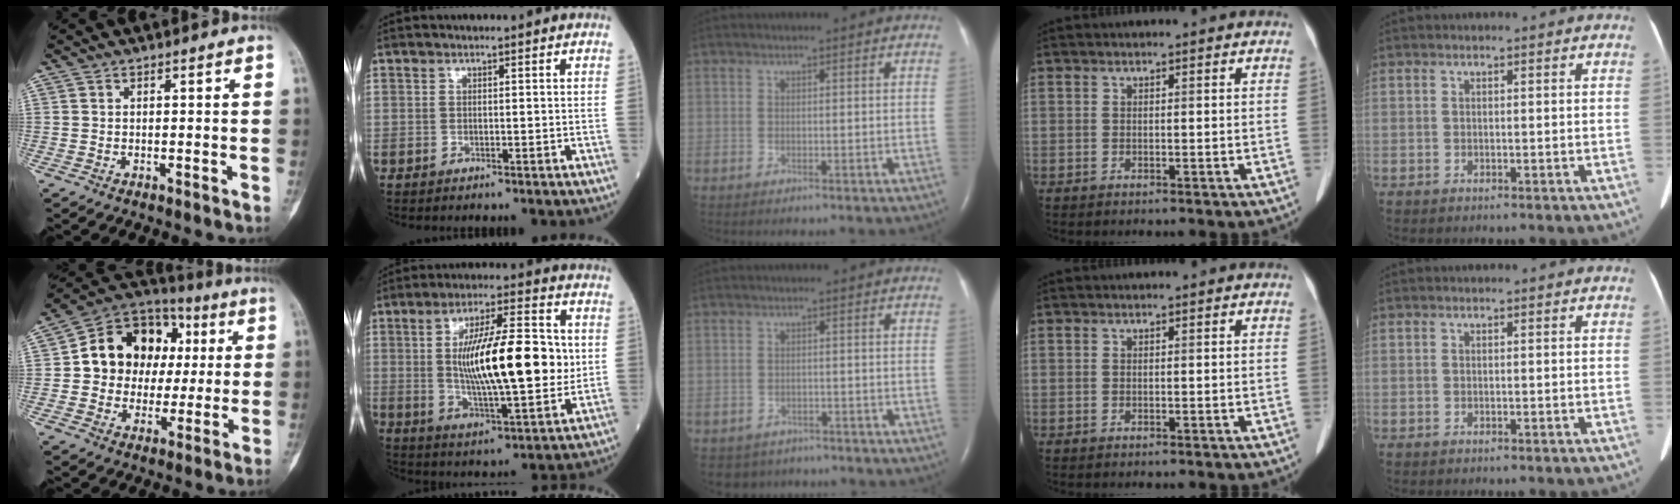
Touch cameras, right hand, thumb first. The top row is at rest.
{"thumb": {"total": 17.0, "force": [2.3, 14.1, 9.1], "torque": [-0.087, 0.027, 0.038]}, "index": {"total": 17.8, "force": [1.3, 3.8, 17.3], "torque": [-0.306, 0.001, 0.020]}, "middle": {"total": 3.9, "force": [-3.1, 2.3, -0.1], "torque": [0.003, 0.006, -0.044]}}